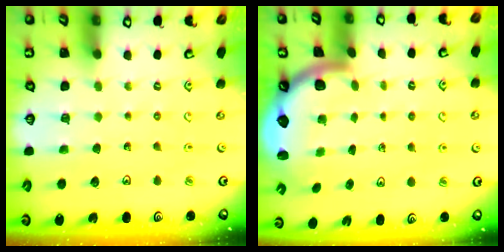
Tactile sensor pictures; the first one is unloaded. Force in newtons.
{"total": 2.3, "press": 2.3, "slide": 0.4}